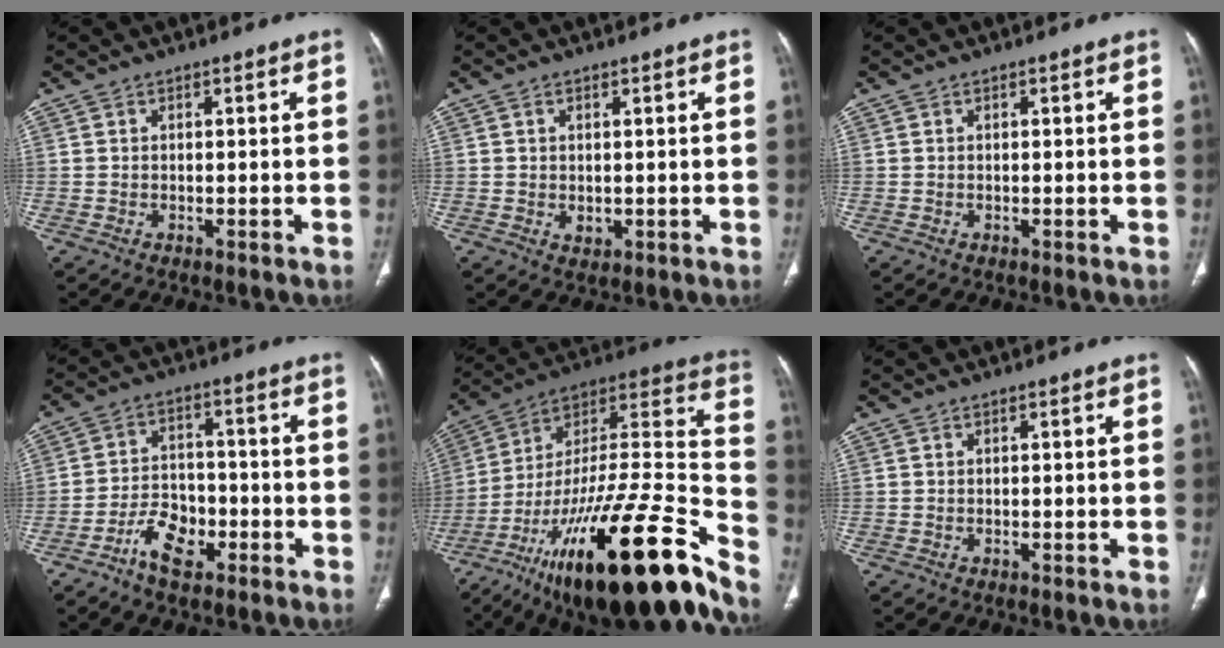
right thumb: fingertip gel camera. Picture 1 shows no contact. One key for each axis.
{"total": 2.1, "fx": 0.1, "fy": 1.5, "fz": 1.4, "tx": -0.019, "ty": -0.005, "tz": 0.010}
{"total": 0.0}
{"total": 7.5, "fx": -4.2, "fy": 4.4, "fz": 4.5, "tx": -0.066, "ty": 0.027, "tz": -0.077}
{"total": 36.8, "fx": -22.8, "fy": 9.0, "fz": 27.5, "tx": -0.375, "ty": 0.069, "tz": -0.373}
{"total": 0.0}